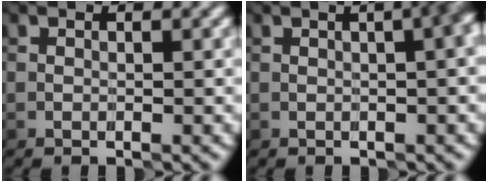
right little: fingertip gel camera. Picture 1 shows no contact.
{"total": 10.3, "force": [2.1, 6.0, 8.1], "torque": [-0.033, 0.045, 0.000]}